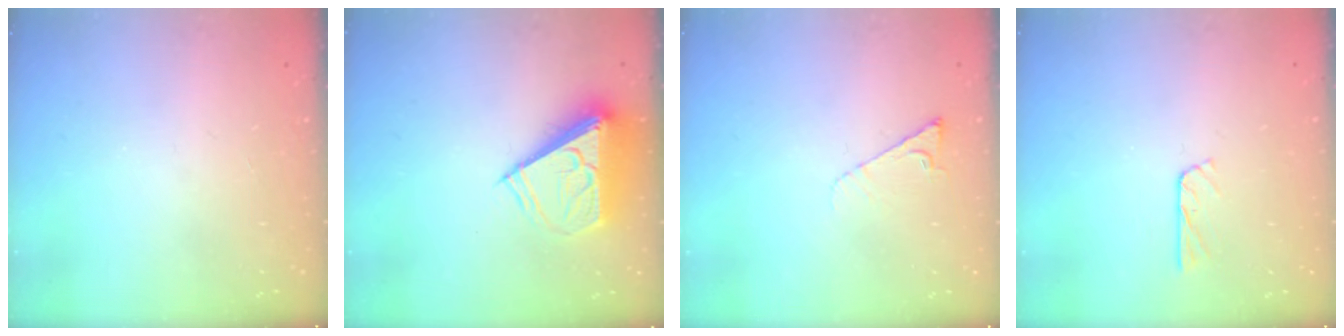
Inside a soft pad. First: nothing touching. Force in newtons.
{"total": 9.0, "press": 9.0, "slide": 0.6}
{"total": 3.3, "press": 3.2, "slide": 0.6}
{"total": 2.8, "press": 2.8, "slide": 0.3}